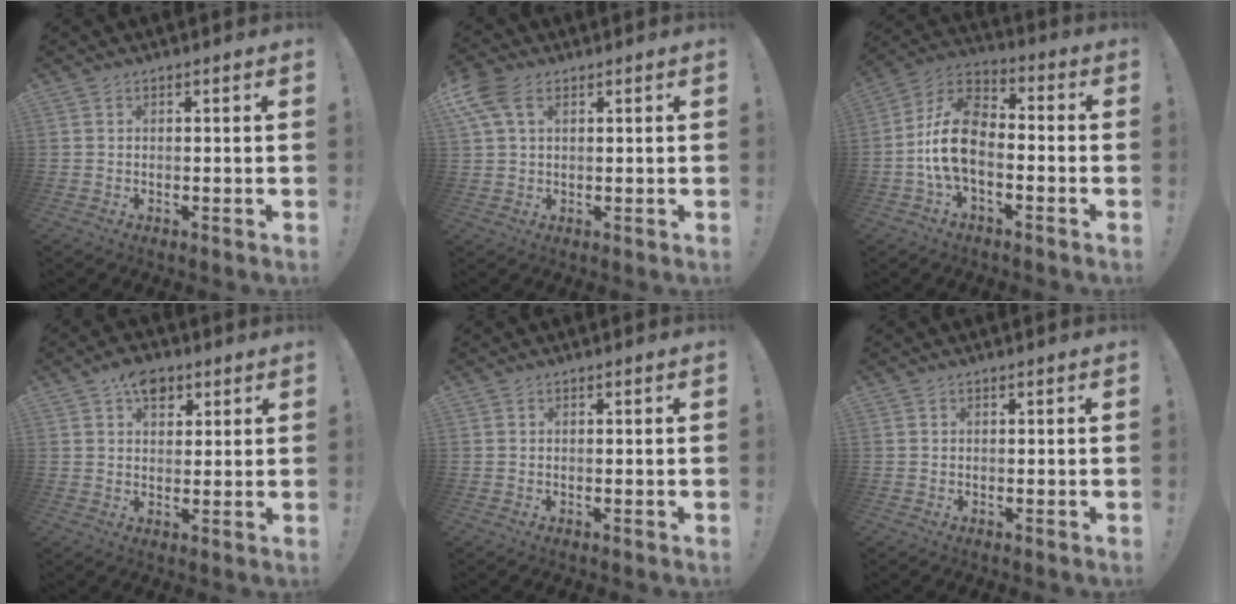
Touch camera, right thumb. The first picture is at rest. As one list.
[{"total": 7.9, "force": [3.4, 4.4, 5.5], "torque": [-0.112, -0.005, 0.067]}, {"total": 13.4, "force": [-3.3, 8.2, 10.1], "torque": [-0.202, 0.028, -0.054]}, {"total": 7.6, "force": [4.0, 5.0, 4.0], "torque": [-0.048, -0.008, 0.072]}, {"total": 0.0}, {"total": 0.0}]